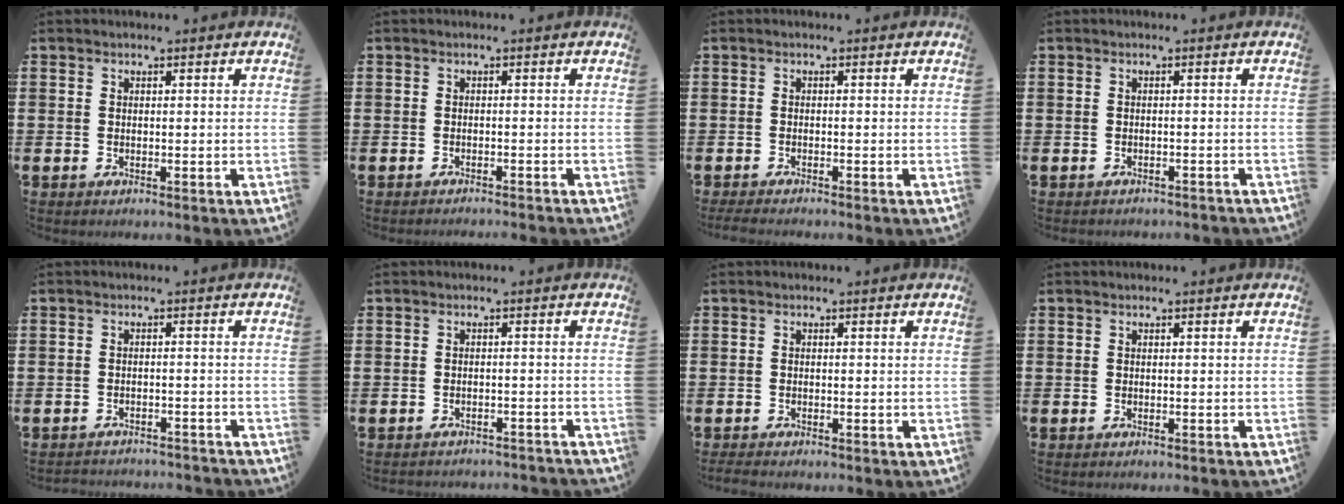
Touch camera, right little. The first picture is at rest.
{"total": 0.8, "force": [-0.8, -0.2, 0.0], "torque": [0.000, 0.000, -0.016]}
{"total": 1.0, "force": [-0.8, 0.0, 0.6], "torque": [-0.010, -0.002, -0.016]}
{"total": 0.7, "force": [-0.7, 0.1, 0.0], "torque": [-0.002, -0.001, -0.015]}
{"total": 1.8, "force": [-1.8, -0.1, -0.2], "torque": [-0.002, 0.003, -0.040]}
{"total": 1.4, "force": [-1.4, -0.1, -0.1], "torque": [-0.002, 0.003, -0.031]}
{"total": 0.8, "force": [-0.7, 0.2, 0.3], "torque": [-0.008, -0.001, -0.014]}
{"total": 0.0}